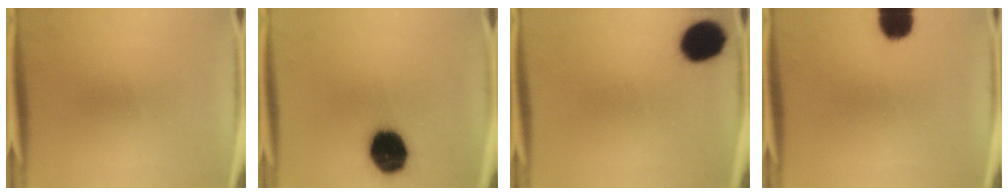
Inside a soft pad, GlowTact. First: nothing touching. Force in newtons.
{"total": 16.8}
{"total": 13.1}
{"total": 7.8}